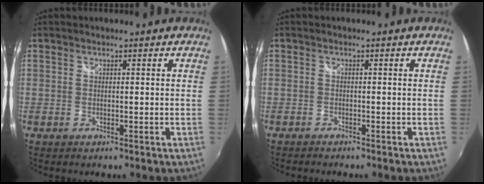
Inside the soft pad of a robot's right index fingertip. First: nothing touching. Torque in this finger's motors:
{"motor_torque": [-0.13, 0.00, -0.37, -0.10]}